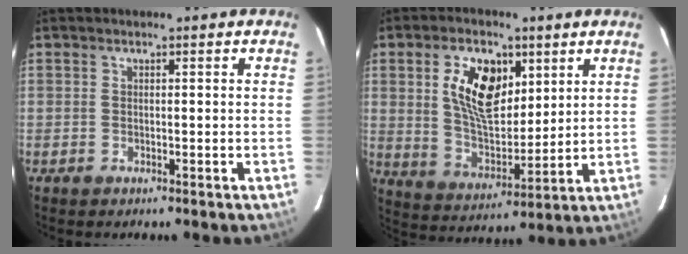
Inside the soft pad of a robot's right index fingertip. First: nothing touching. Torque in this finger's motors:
{"motor_torque": [1.04, 0.31, 0.33, 0.14]}